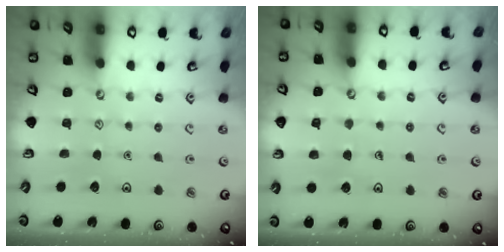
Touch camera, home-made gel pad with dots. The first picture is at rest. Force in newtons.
{"total": 5.2, "press": 5.2, "slide": 0.3}